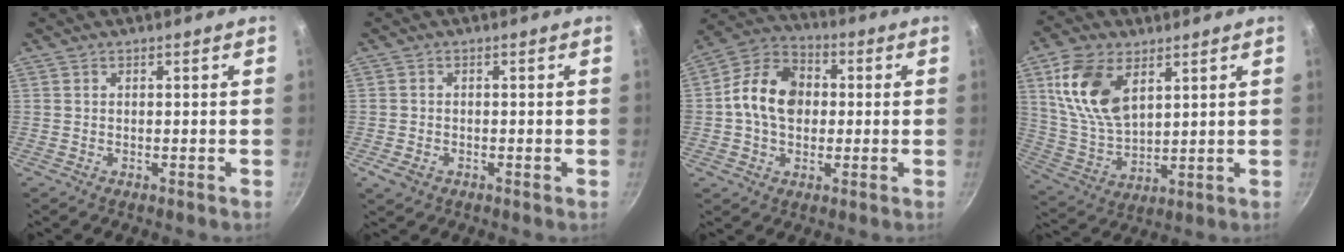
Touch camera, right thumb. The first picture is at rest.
{"total": 2.8, "force": [-1.2, 1.9, 1.6], "torque": [-0.034, -0.001, -0.023]}
{"total": 13.1, "force": [0.4, 10.1, 8.5], "torque": [-0.117, 0.023, -0.012]}
{"total": 14.5, "force": [5.9, 8.3, 10.3], "torque": [-0.187, -0.023, 0.126]}